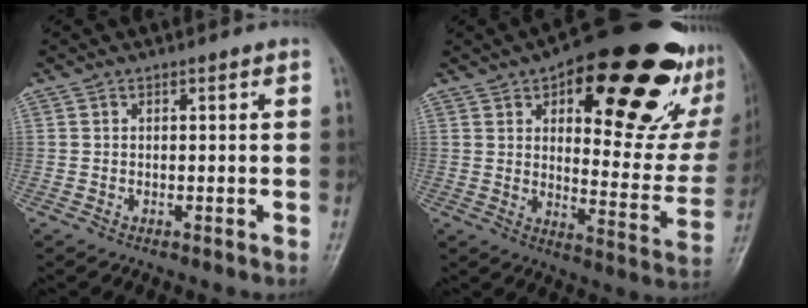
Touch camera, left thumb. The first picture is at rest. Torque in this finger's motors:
{"motor_torque": [1.88, 1.85, 1.59, -1.18, 0.14]}